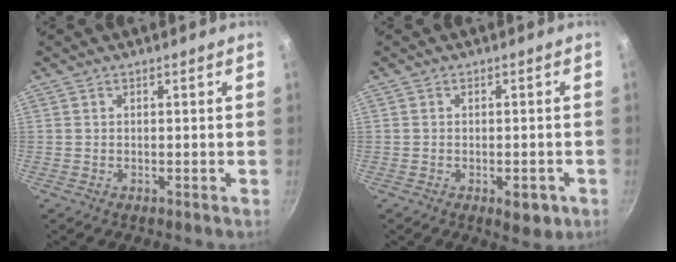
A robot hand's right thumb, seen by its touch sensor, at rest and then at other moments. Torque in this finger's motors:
{"motor_torque": [0.17, 0.03, 0.17, 0.17, 0.09]}